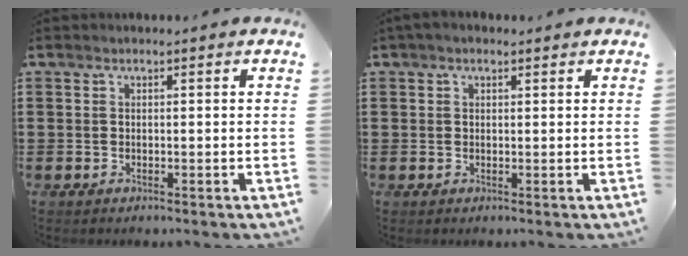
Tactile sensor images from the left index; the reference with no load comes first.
{"total": 1.1, "force": [0.4, 0.8, 0.5], "torque": [-0.011, 0.007, 0.007]}